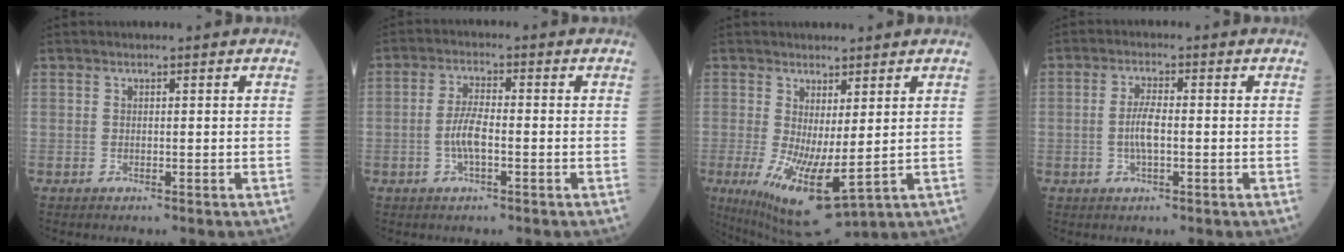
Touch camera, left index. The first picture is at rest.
{"total": 4.5, "force": [-1.1, 1.1, 4.2], "torque": [-0.091, 0.004, -0.023]}
{"total": 10.1, "force": [-1.4, 2.5, 9.7], "torque": [-0.180, -0.027, -0.003]}
{"total": 3.6, "force": [-0.5, 0.9, 3.4], "torque": [-0.076, 0.002, -0.011]}